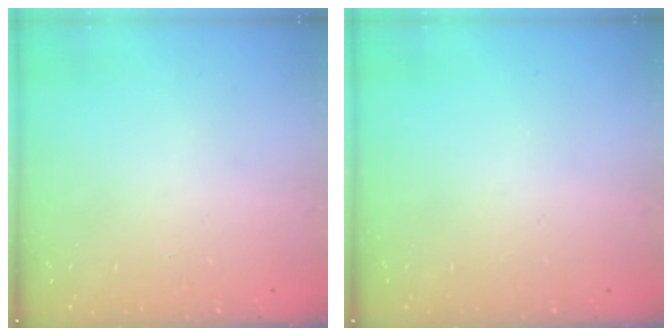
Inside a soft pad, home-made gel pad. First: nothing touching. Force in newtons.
{"total": 0.0}